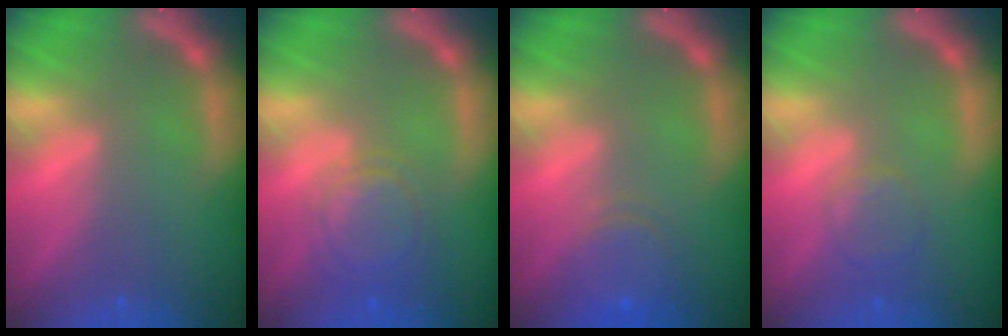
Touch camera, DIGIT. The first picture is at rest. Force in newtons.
{"total": 5.1}
{"total": 4.0}
{"total": 2.4}